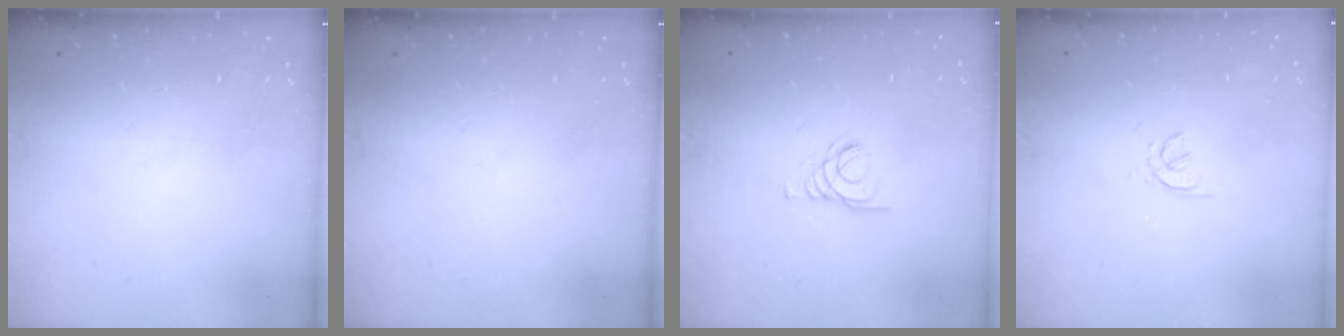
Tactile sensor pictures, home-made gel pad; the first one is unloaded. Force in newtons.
{"total": 0.0}
{"total": 2.1, "press": 2.1, "slide": 0.2}
{"total": 1.2, "press": 1.2, "slide": 0.4}